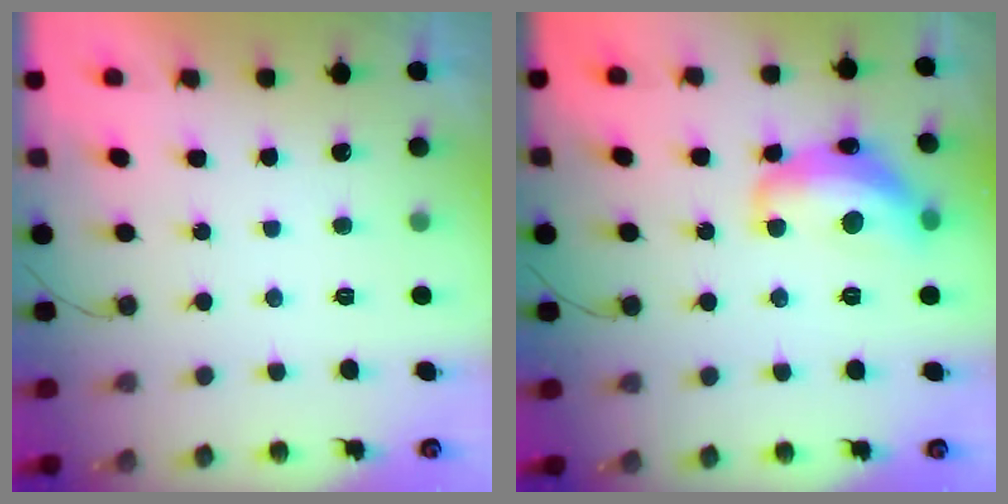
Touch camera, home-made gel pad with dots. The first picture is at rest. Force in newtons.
{"total": 15.7, "press": 15.7, "slide": 0.9}